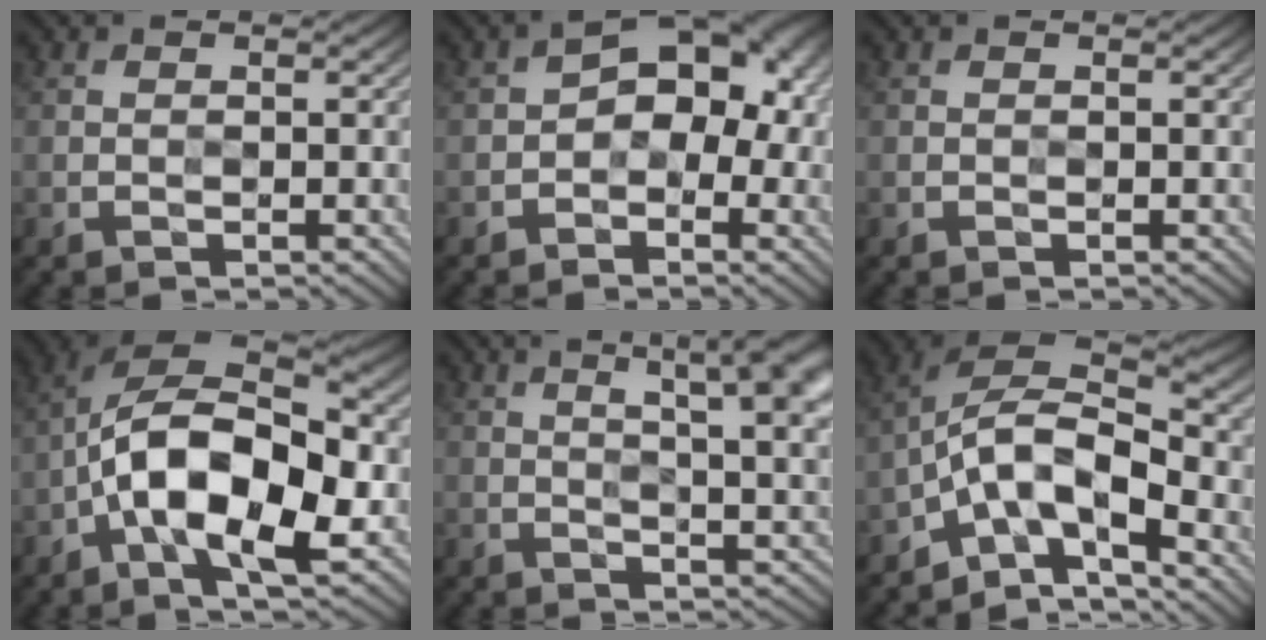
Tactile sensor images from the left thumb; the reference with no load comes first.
{"total": 7.6, "force": [-0.8, 5.0, 5.7], "torque": [-0.065, 0.009, -0.027]}
{"total": 0.0}
{"total": 13.8, "force": [-3.4, 6.4, 11.7], "torque": [-0.204, 0.003, -0.073]}
{"total": 13.7, "force": [6.3, 4.6, 11.3], "torque": [-0.134, 0.039, 0.076]}
{"total": 10.3, "force": [-5.9, 4.2, 7.4], "torque": [-0.120, 0.002, -0.125]}